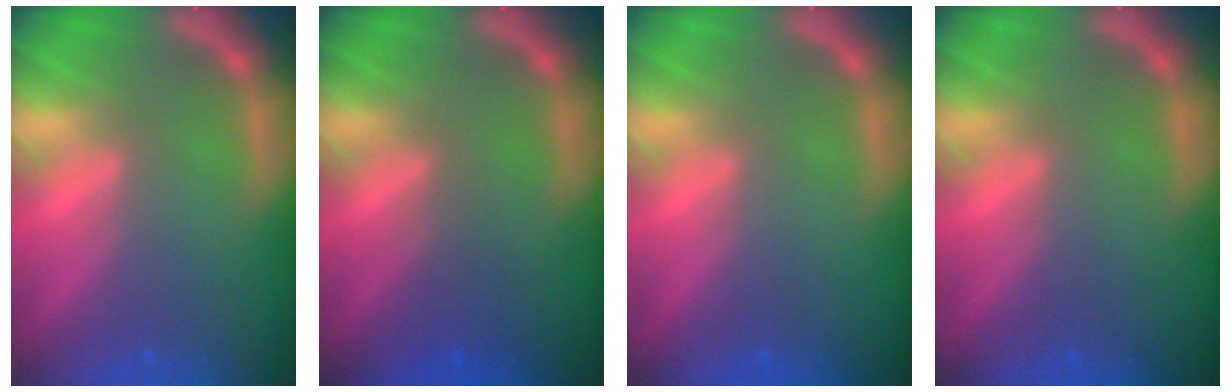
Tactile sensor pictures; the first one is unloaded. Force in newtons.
{"total": 2.0}
{"total": 0.0}
{"total": 0.0}